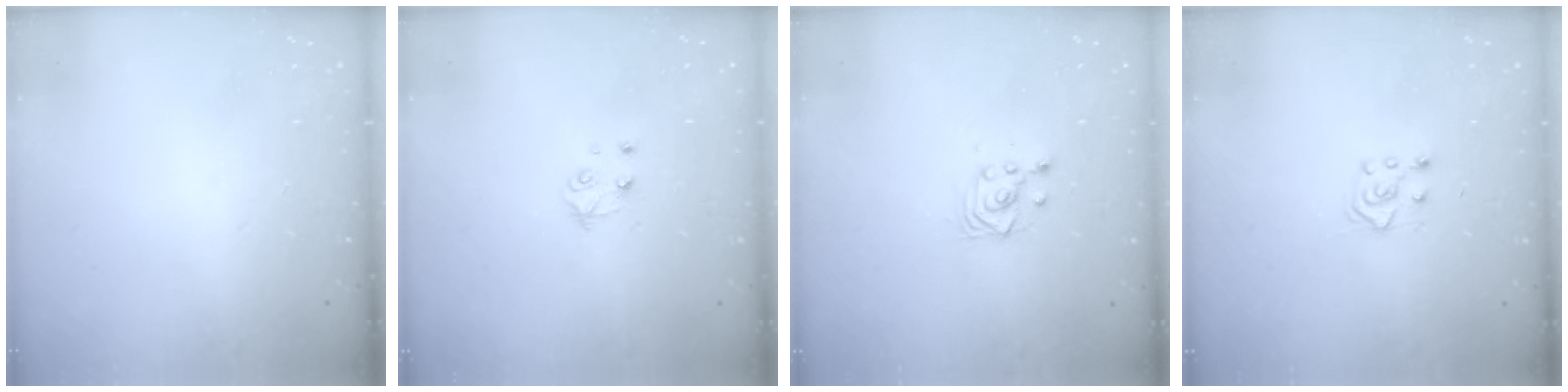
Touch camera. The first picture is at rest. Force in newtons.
{"total": 4.3, "press": 4.3, "slide": 0.5}
{"total": 2.9, "press": 2.9, "slide": 0.6}
{"total": 4.8, "press": 4.7, "slide": 0.7}